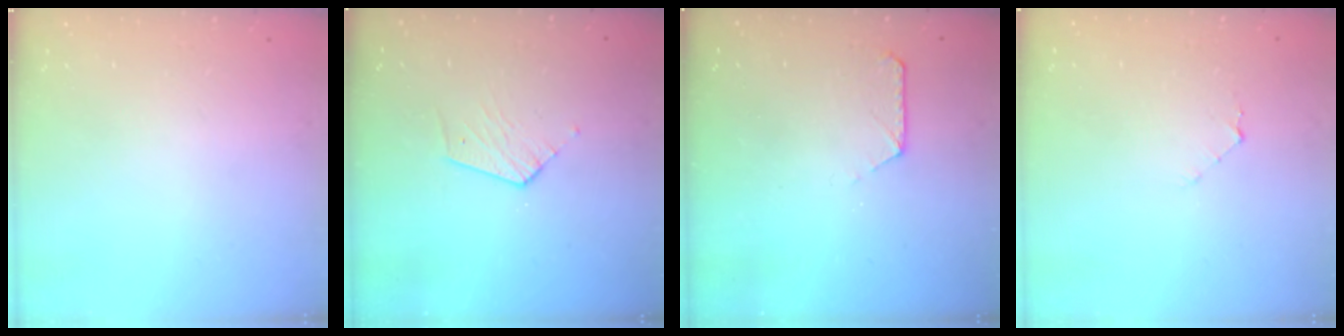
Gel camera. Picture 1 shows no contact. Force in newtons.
{"total": 4.6, "press": 4.6, "slide": 0.4}
{"total": 6.6, "press": 6.5, "slide": 0.7}
{"total": 3.9, "press": 3.9, "slide": 0.3}